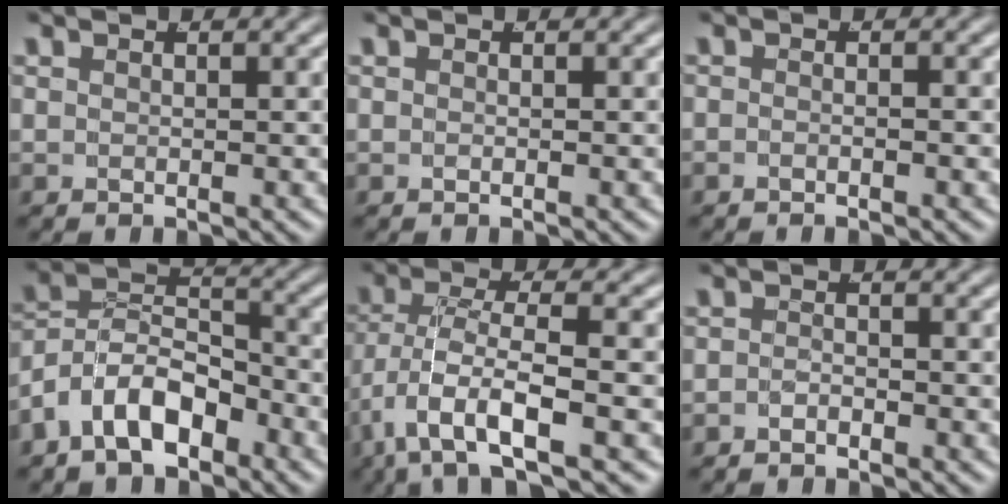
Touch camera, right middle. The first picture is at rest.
{"total": 0.0}
{"total": 0.9, "force": [-0.8, 0.3, 0.5], "torque": [-0.009, 0.003, -0.017]}
{"total": 8.5, "force": [-2.9, 6.8, 4.3], "torque": [-0.088, -0.018, -0.053]}
{"total": 5.4, "force": [-2.3, 2.1, 4.4], "torque": [-0.110, -0.030, -0.021]}
{"total": 1.3, "force": [-1.3, 0.4, 0.2], "torque": [-0.005, -0.008, -0.021]}